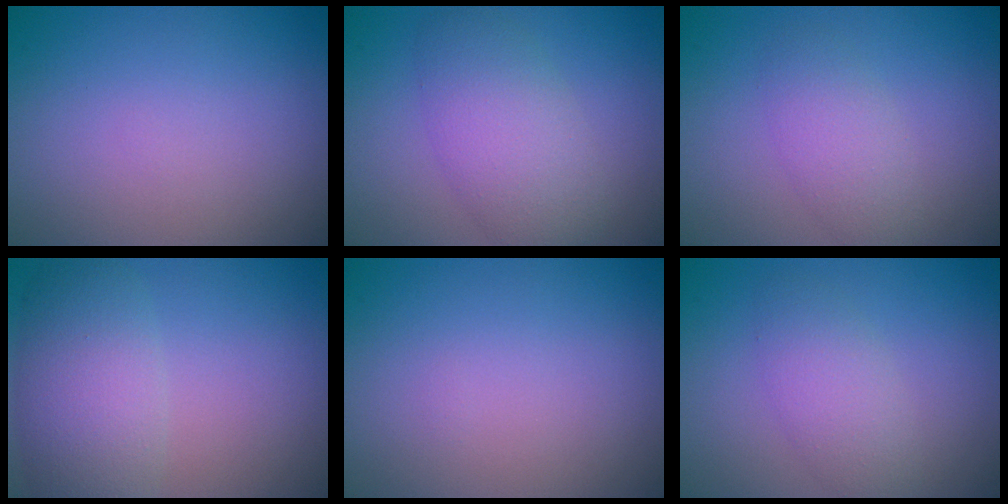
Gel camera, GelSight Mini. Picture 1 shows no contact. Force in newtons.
{"total": 5.1, "press": 5.1, "slide": 0.2}
{"total": 2.7, "press": 2.7, "slide": 0.1}
{"total": 5.6, "press": 5.6, "slide": 0.5}
{"total": 0.0}
{"total": 2.6, "press": 2.6, "slide": 0.3}